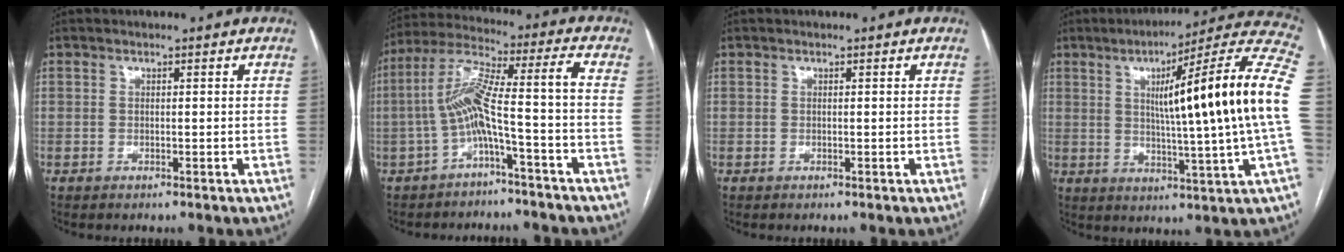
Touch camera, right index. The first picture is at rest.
{"total": 9.6, "force": [-3.2, -0.4, 9.1], "torque": [-0.180, 0.037, -0.061]}
{"total": 0.0}
{"total": 22.4, "force": [2.2, -1.3, 22.3], "torque": [-0.279, 0.016, 0.016]}